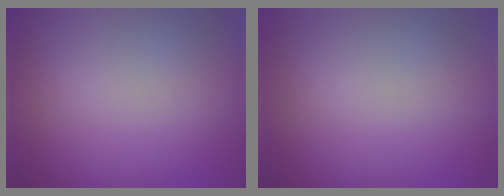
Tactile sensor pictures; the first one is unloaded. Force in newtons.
{"total": 0.0}